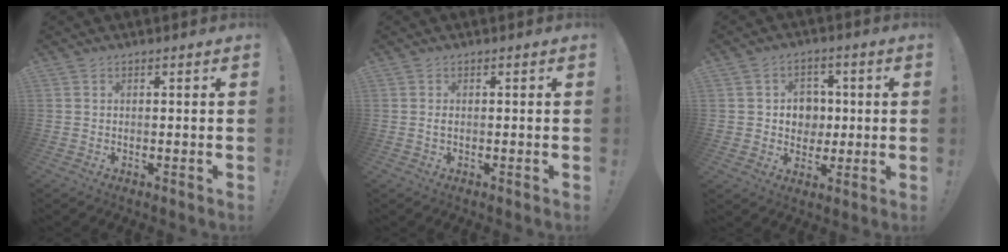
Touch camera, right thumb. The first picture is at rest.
{"total": 0.6, "force": [-0.1, 0.1, 0.6], "torque": [-0.012, 0.002, -0.002]}
{"total": 8.1, "force": [1.0, 7.7, 2.3], "torque": [-0.030, -0.008, 0.026]}